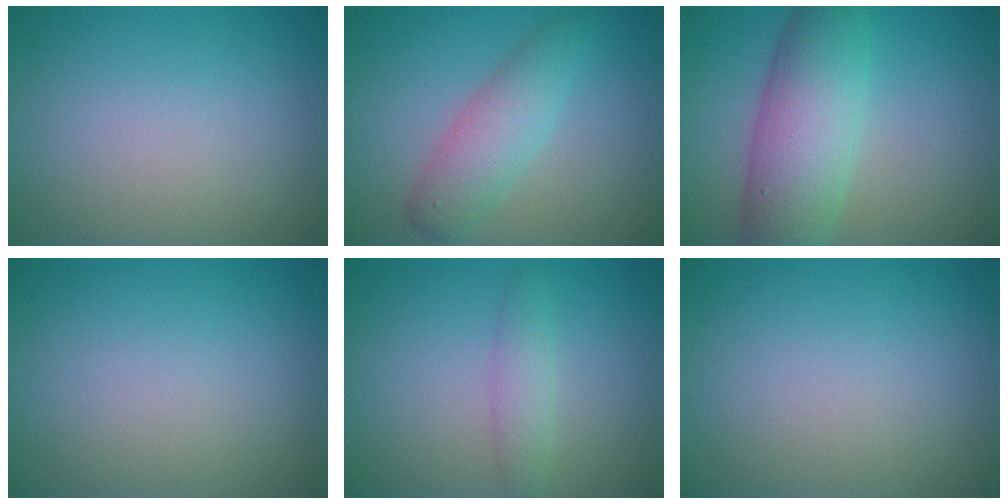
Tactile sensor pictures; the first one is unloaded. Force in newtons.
{"total": 4.0, "press": 4.0, "slide": 0.1}
{"total": 8.0, "press": 8.0, "slide": 0.1}
{"total": 0.0}
{"total": 1.8, "press": 1.8, "slide": 0.0}
{"total": 0.0}